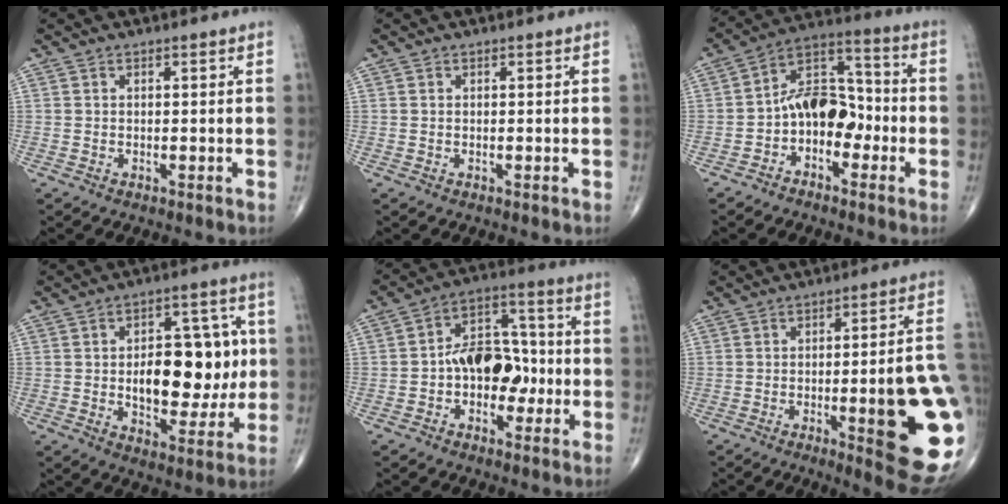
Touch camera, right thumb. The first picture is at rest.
{"total": 0.0}
{"total": 11.2, "force": [-2.9, 7.5, 7.9], "torque": [-0.092, 0.051, -0.064]}
{"total": 17.5, "force": [0.2, 9.5, 14.6], "torque": [-0.162, 0.013, 0.012]}
{"total": 12.3, "force": [-1.9, 8.4, 8.9], "torque": [-0.095, 0.048, -0.040]}
{"total": 21.0, "force": [-4.0, 4.1, 20.1], "torque": [-0.211, 0.008, -0.042]}